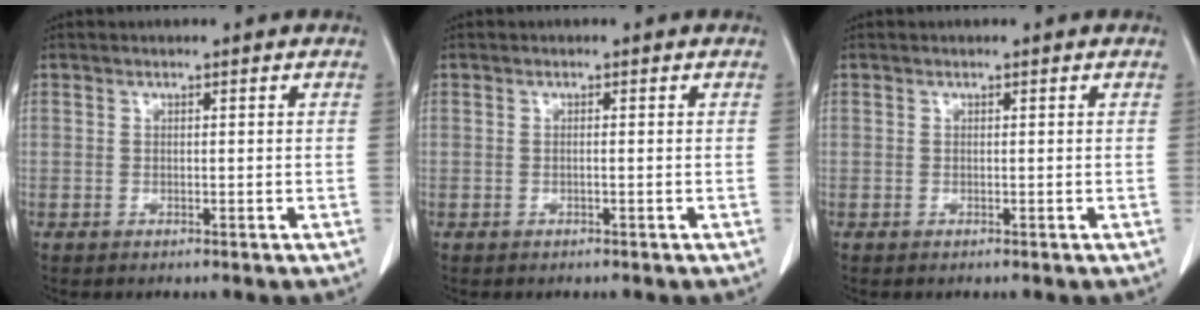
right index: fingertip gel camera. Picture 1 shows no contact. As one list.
[{"total": 0.0}, {"total": 0.0}]